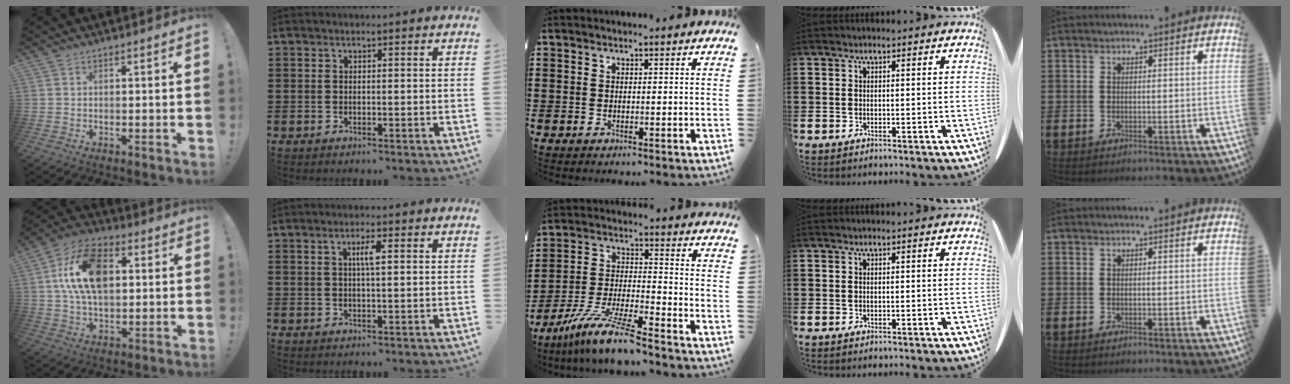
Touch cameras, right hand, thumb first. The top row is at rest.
{"thumb": {"total": 17.9, "force": [3.3, 11.4, 13.4], "torque": [-0.231, 0.013, 0.062]}, "index": {"total": 2.5, "force": [0.5, 0.4, 2.4], "torque": [-0.048, 0.003, 0.006]}, "middle": {"total": 10.7, "force": [-9.3, 0.2, 5.3], "torque": [-0.113, 0.005, -0.187]}}